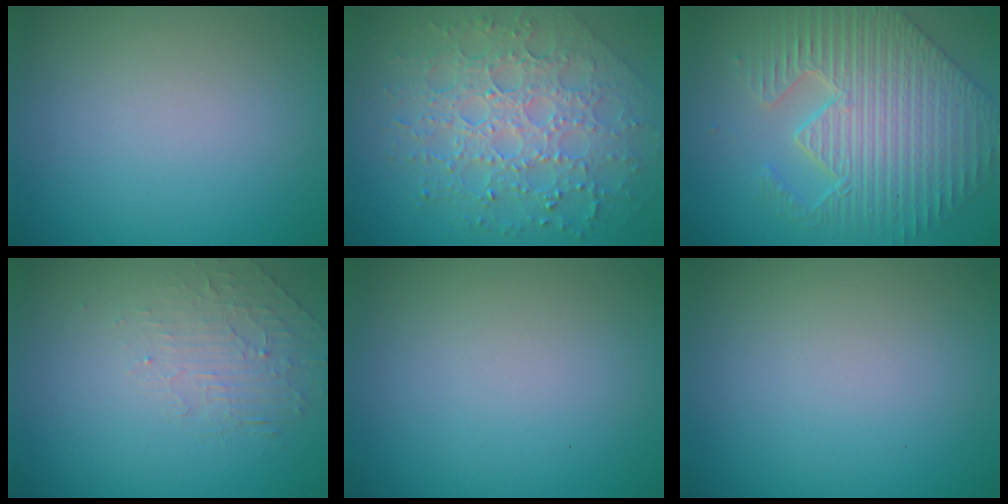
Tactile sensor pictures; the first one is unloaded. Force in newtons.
{"total": 8.0, "press": 5.7, "slide": 5.6}
{"total": 6.6, "press": 5.7, "slide": 3.3}
{"total": 2.0, "press": 0.9, "slide": 1.8}
{"total": 0.0}
{"total": 0.0}